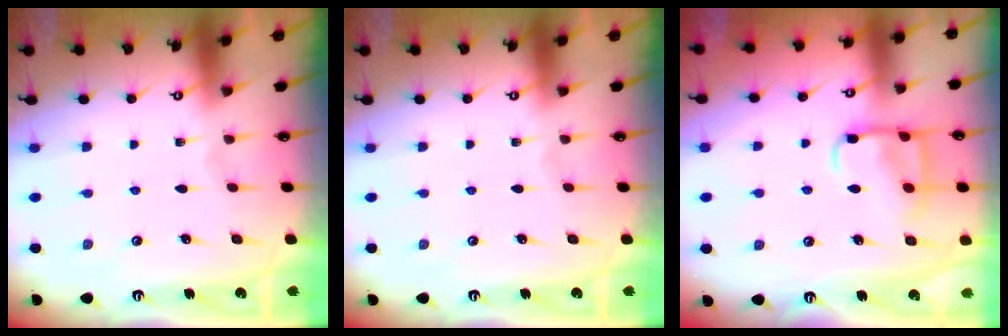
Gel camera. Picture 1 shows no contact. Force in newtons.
{"total": 0.0}
{"total": 11.6, "press": 11.5, "slide": 1.1}